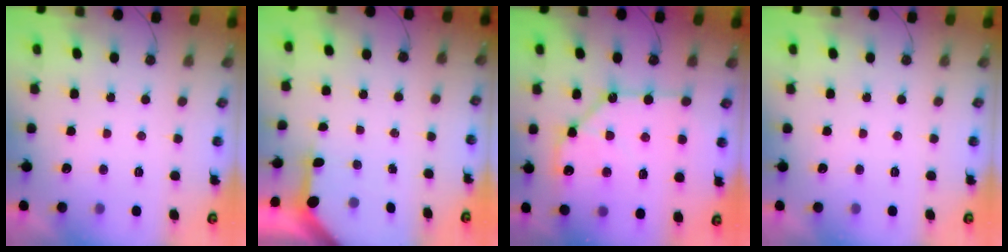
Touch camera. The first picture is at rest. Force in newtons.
{"total": 3.0, "press": 3.0, "slide": 0.2}
{"total": 14.0, "press": 13.9, "slide": 1.5}
{"total": 0.0}